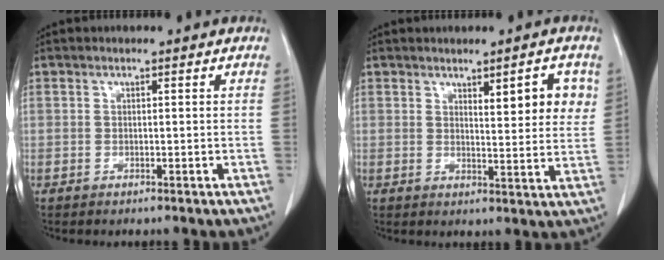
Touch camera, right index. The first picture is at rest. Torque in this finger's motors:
{"motor_torque": [-0.05, 0.12, -0.03, 0.00]}